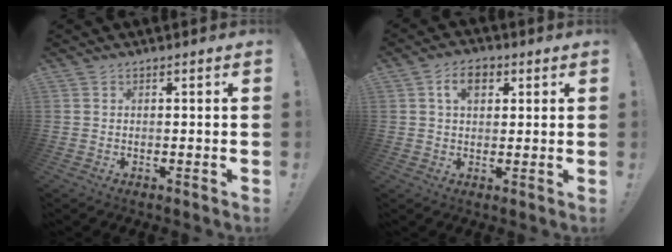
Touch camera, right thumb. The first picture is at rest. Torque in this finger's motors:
{"motor_torque": [0.13, 1.28, 0.73, -0.05, -0.01]}